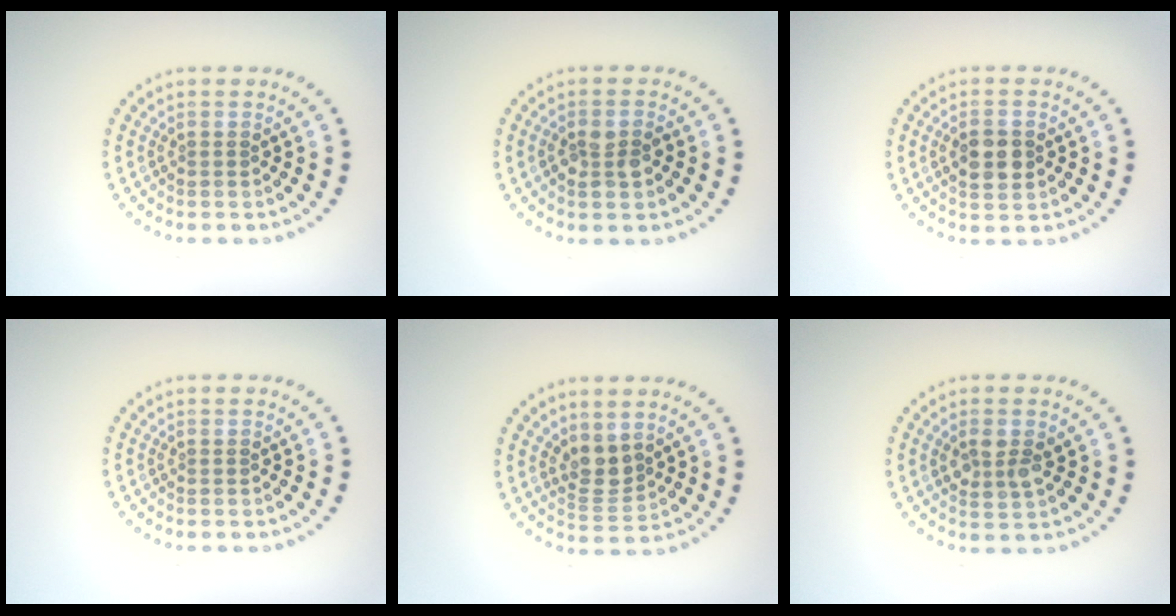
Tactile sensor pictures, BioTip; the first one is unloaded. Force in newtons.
{"total": 2.5, "press": 2.4, "slide": 0.6}
{"total": 3.2, "press": 3.2, "slide": 0.2}
{"total": 0.0}
{"total": 2.6, "press": 2.1, "slide": 1.4}
{"total": 2.4, "press": 2.4, "slide": 0.4}